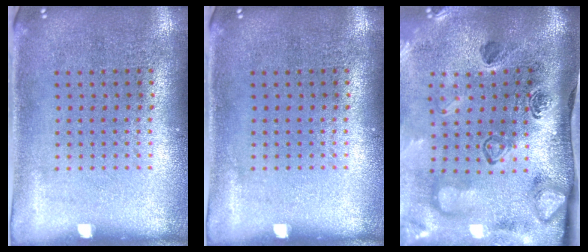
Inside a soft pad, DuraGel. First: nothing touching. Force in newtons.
{"total": 0.0}
{"total": 4.6, "press": 3.1, "slide": 3.3}